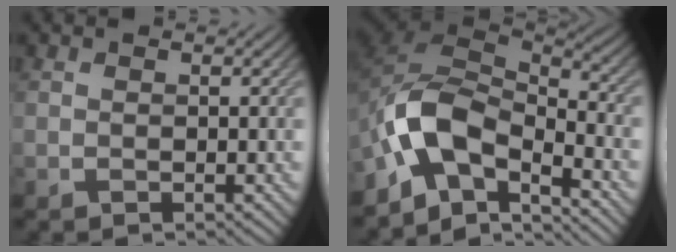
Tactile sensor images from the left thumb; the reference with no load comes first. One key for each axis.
{"total": 10.9, "fx": -5.6, "fy": 5.5, "fz": 7.5, "tx": -0.151, "ty": -0.012, "tz": -0.127}